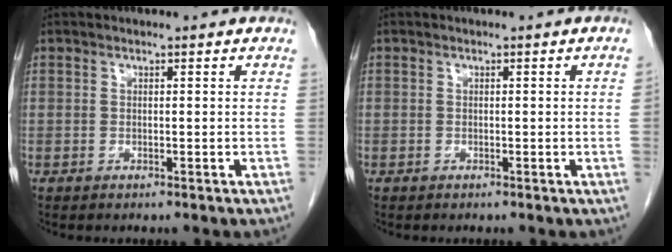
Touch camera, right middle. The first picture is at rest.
{"total": 0.5, "force": [0.0, -0.2, 0.5], "torque": [0.001, 0.002, 0.000]}